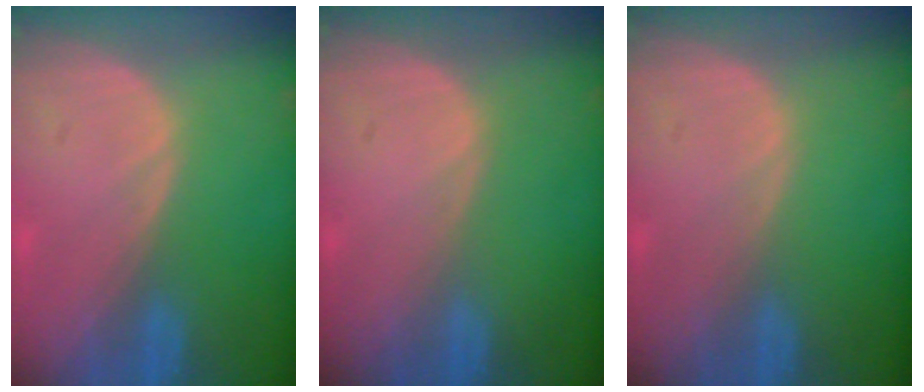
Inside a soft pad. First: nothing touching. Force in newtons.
{"total": 0.0}
{"total": 0.0}